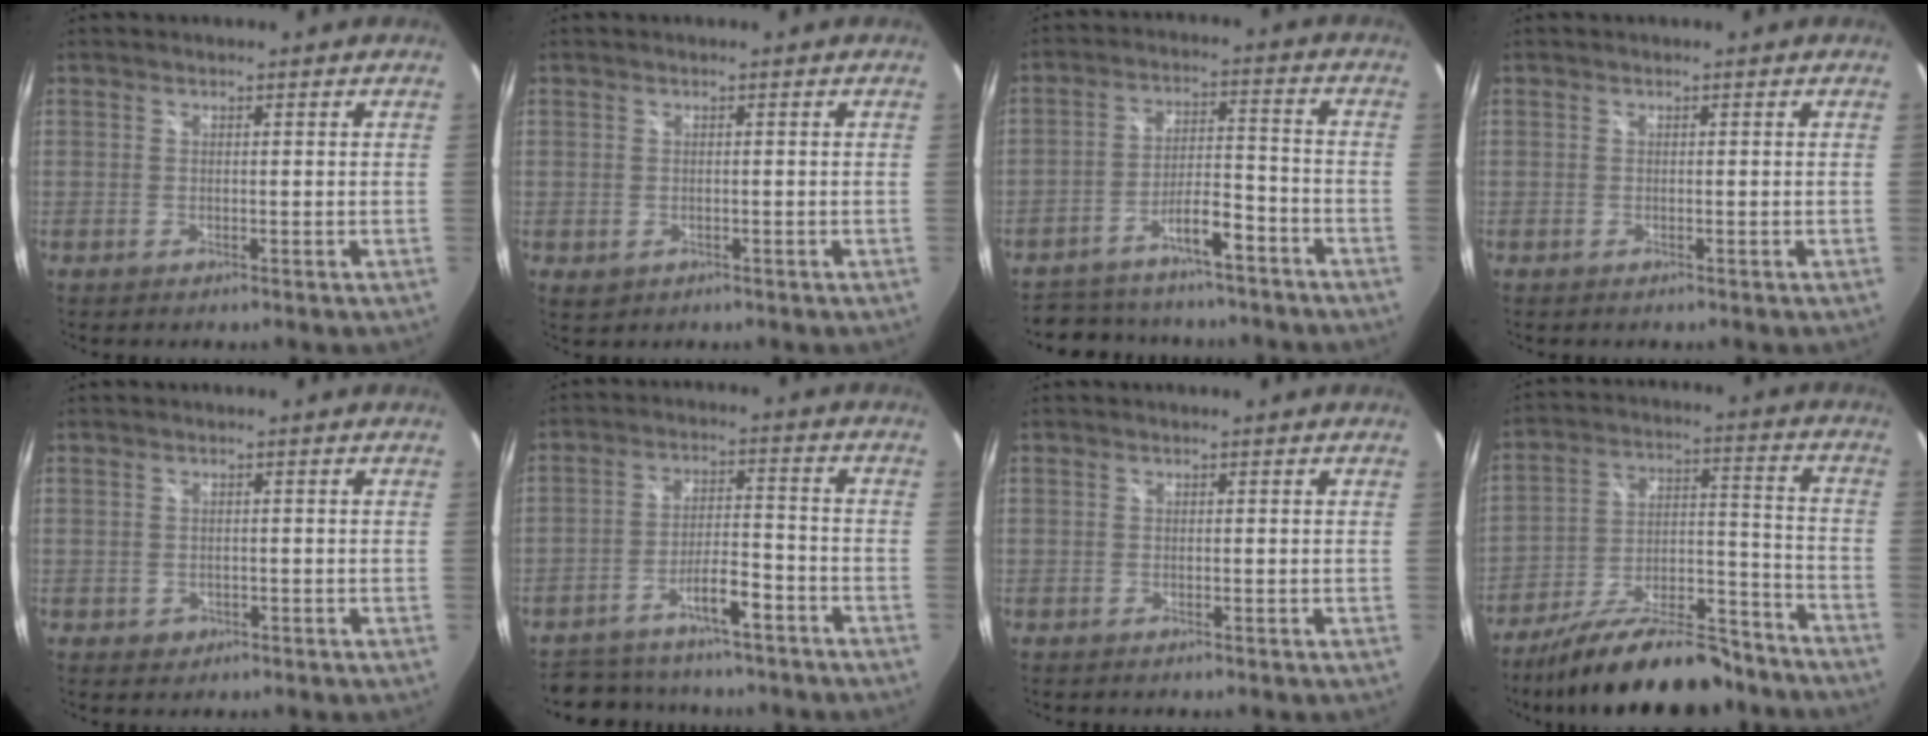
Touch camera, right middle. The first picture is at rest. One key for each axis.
{"total": 1.7, "fx": -0.4, "fy": 1.4, "fz": 0.9, "tx": -0.016, "ty": -0.004, "tz": -0.004}
{"total": 14.9, "fx": -12.2, "fy": 5.3, "fz": 6.6, "tx": -0.130, "ty": 0.032, "tz": -0.173}
{"total": 0.0}
{"total": 1.9, "fx": -0.7, "fy": 1.7, "fz": 0.6, "tx": -0.012, "ty": -0.004, "tz": -0.008}
{"total": 13.4, "fx": -10.8, "fy": 4.9, "fz": 6.3, "tx": -0.127, "ty": 0.023, "tz": -0.155}
{"total": 0.0}
{"total": 22.4, "fx": -17.9, "fy": 6.8, "fz": 11.6, "tx": -0.197, "ty": -0.001, "tz": -0.265}